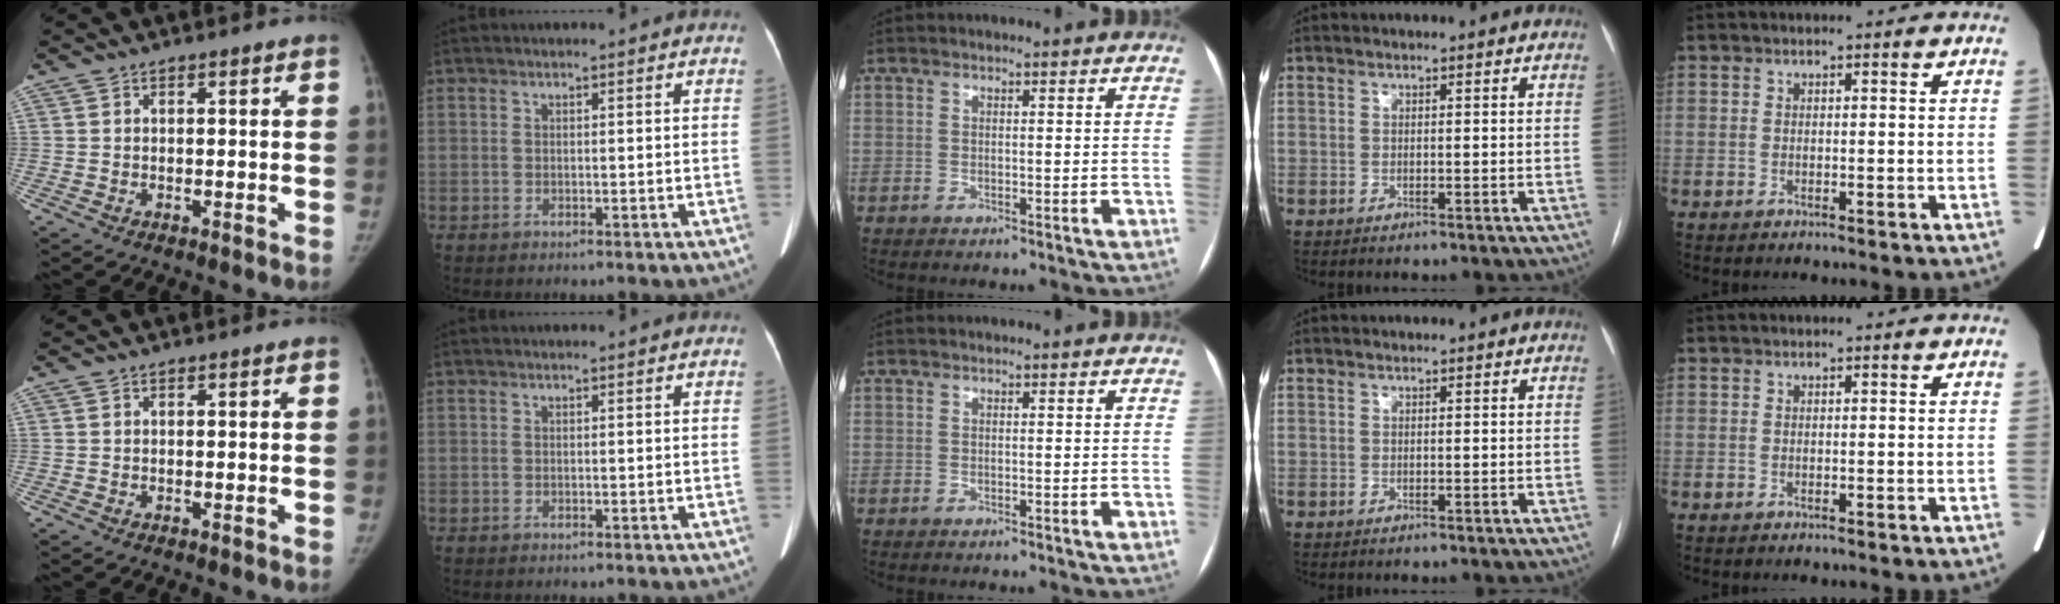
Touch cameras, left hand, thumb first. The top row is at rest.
{}